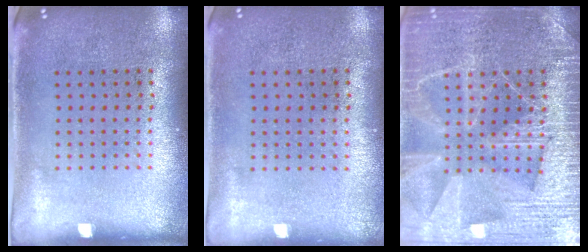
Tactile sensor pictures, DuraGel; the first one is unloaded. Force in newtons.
{"total": 0.0}
{"total": 6.3, "press": 6.3, "slide": 0.7}